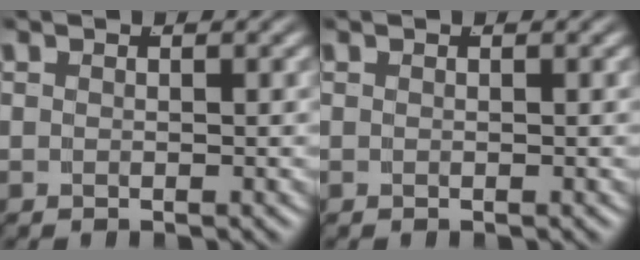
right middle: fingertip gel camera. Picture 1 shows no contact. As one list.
[{"total": 0.0}]